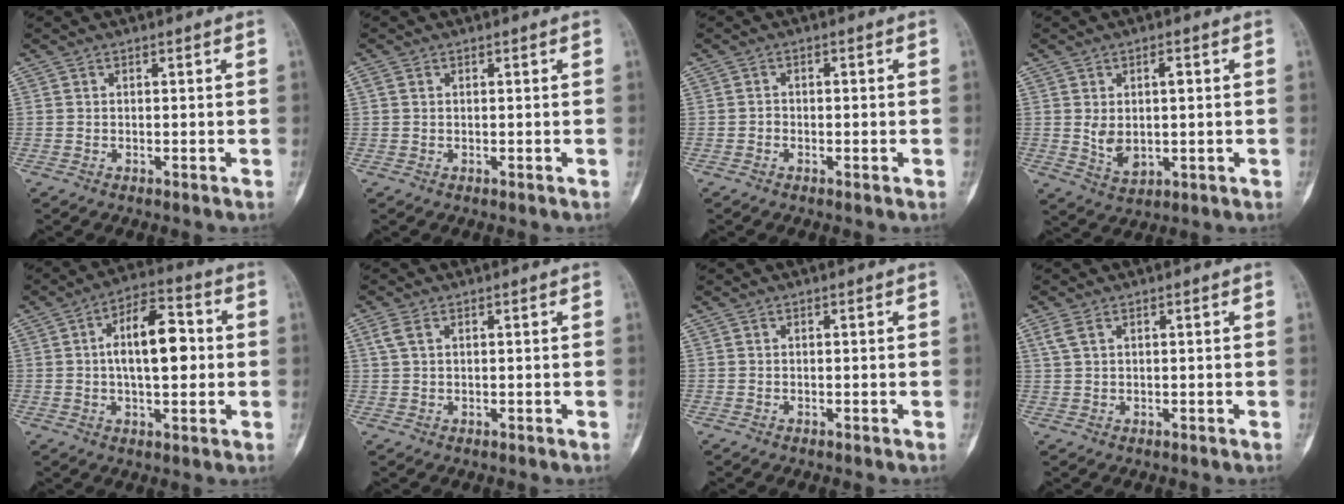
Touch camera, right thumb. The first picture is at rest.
{"total": 0.8, "force": [0.3, 0.6, 0.5], "torque": [-0.012, 0.004, 0.005]}
{"total": 1.3, "force": [-0.4, 0.9, 0.9], "torque": [-0.005, 0.002, -0.008]}
{"total": 7.8, "force": [0.9, 4.1, 6.6], "torque": [-0.103, -0.004, 0.026]}
{"total": 12.6, "force": [1.1, 5.9, 11.1], "torque": [-0.159, 0.016, 0.011]}
{"total": 2.4, "force": [1.0, 1.3, 1.7], "torque": [-0.047, 0.009, 0.025]}
{"total": 0.0}
{"total": 2.3, "force": [1.2, 1.2, 1.6], "torque": [-0.043, 0.008, 0.032]}